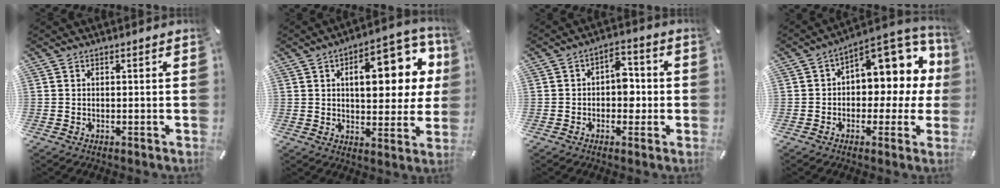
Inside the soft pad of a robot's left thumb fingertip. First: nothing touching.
{"total": 18.0, "force": [5.6, 9.1, 14.5], "torque": [-0.191, -0.019, 0.085]}
{"total": 6.7, "force": [-0.5, 4.7, 4.7], "torque": [-0.056, 0.006, -0.016]}
{"total": 12.1, "force": [4.3, 7.5, 8.4], "torque": [-0.095, -0.042, 0.072]}